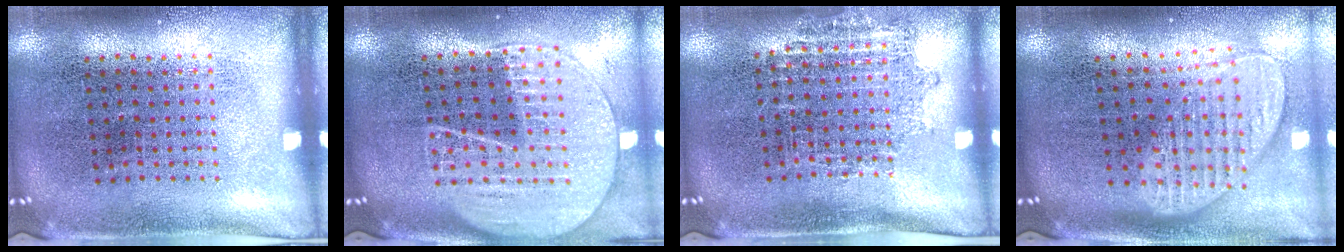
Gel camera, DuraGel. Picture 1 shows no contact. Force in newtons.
{"total": 2.0, "press": 1.8, "slide": 0.9}
{"total": 1.0, "press": 0.9, "slide": 0.4}
{"total": 2.0, "press": 1.5, "slide": 1.2}